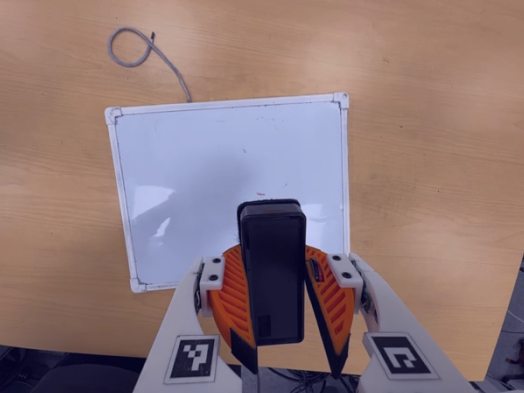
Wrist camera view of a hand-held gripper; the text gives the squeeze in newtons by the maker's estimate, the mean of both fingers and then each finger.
{"total": 9.6, "left": 9.9, "right": 9.3}